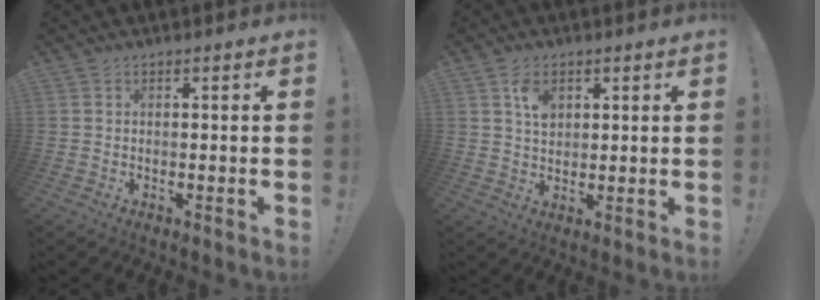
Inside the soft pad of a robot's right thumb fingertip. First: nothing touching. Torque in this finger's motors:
{"motor_torque": [-0.04, -0.08, 0.50, 0.28, -0.01]}